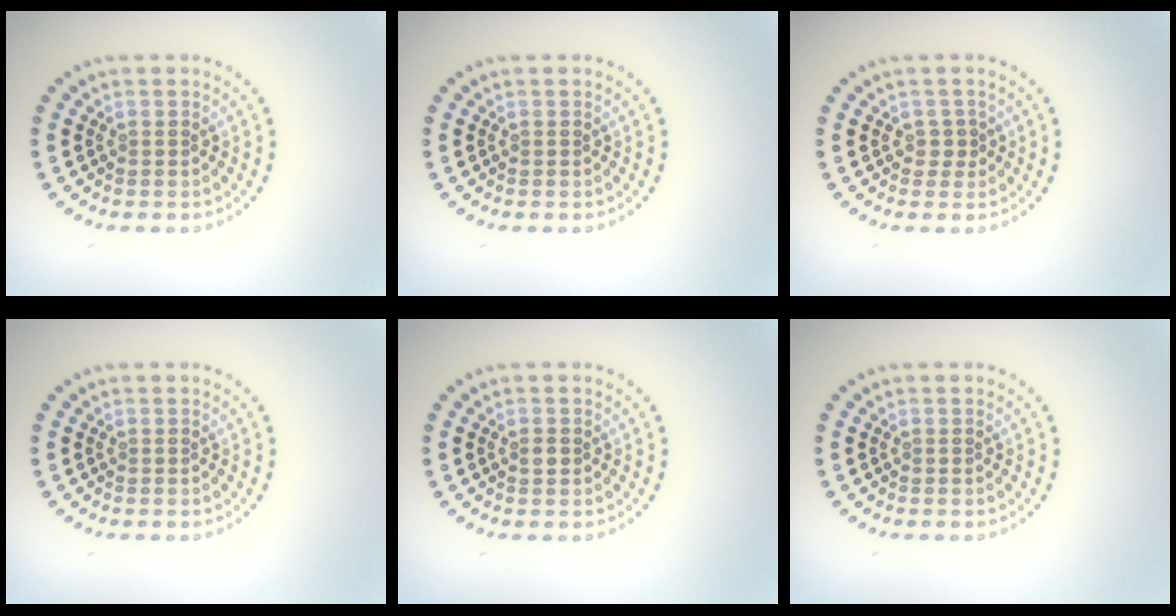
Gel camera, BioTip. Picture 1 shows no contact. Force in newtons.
{"total": 0.0}
{"total": 1.2, "press": 0.9, "slide": 0.7}
{"total": 0.0}
{"total": 1.0, "press": 1.0, "slide": 0.1}
{"total": 0.0}